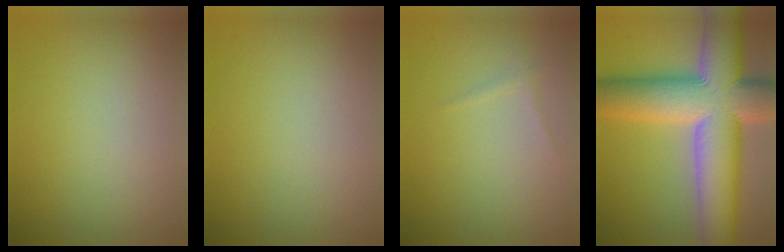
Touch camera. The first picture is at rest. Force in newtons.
{"total": 0.0}
{"total": 0.6, "press": 0.6, "slide": 0.1}
{"total": 15.9, "press": 15.9, "slide": 0.6}